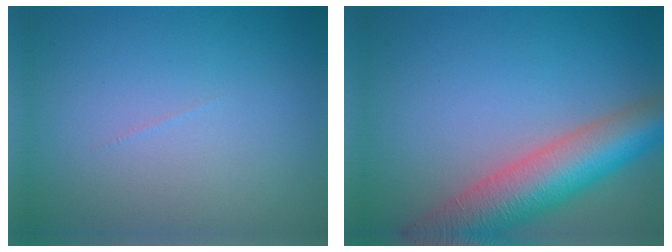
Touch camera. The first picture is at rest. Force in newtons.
{"total": 8.8, "press": 8.8, "slide": 0.2}